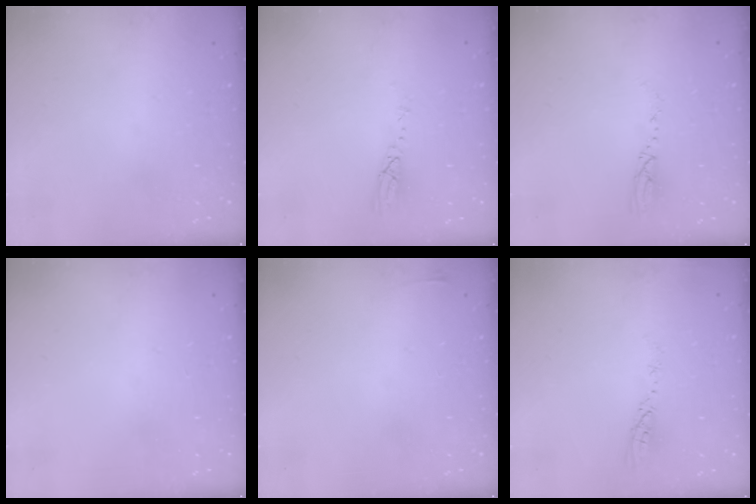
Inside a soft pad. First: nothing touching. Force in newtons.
{"total": 3.7, "press": 3.7, "slide": 0.4}
{"total": 3.3, "press": 3.2, "slide": 0.5}
{"total": 0.0}
{"total": 5.8, "press": 1.7, "slide": 5.5}
{"total": 3.5, "press": 3.5, "slide": 0.3}